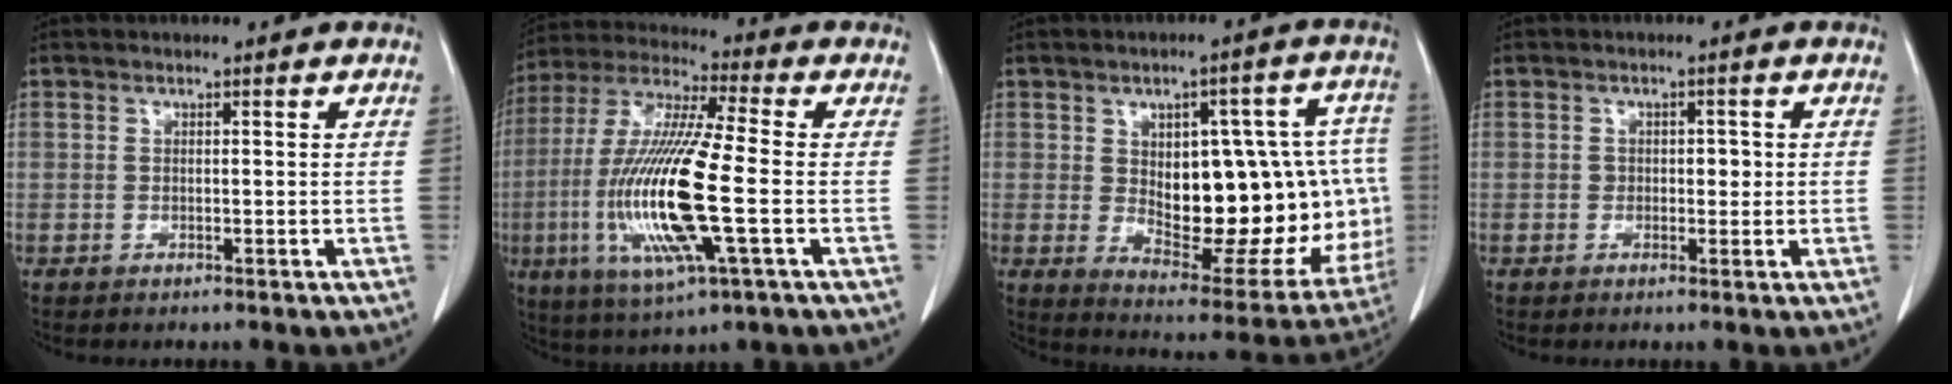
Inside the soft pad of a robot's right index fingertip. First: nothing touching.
{"total": 18.3, "force": [-3.4, 1.6, 17.9], "torque": [-0.381, -0.015, -0.065]}
{"total": 24.7, "force": [-0.1, 10.4, 22.4], "torque": [-0.243, 0.026, 0.032]}
{"total": 2.3, "force": [0.1, 1.6, 1.6], "torque": [-0.021, 0.007, 0.002]}